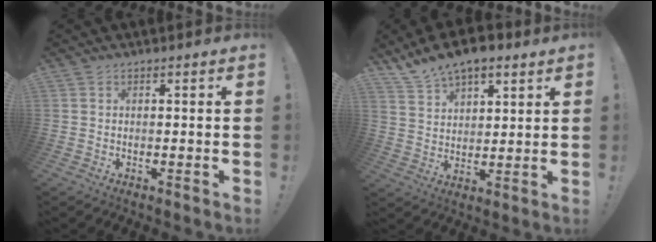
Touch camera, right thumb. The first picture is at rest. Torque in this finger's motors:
{"motor_torque": [1.68, 1.71, 0.32, 0.12, 0.05]}